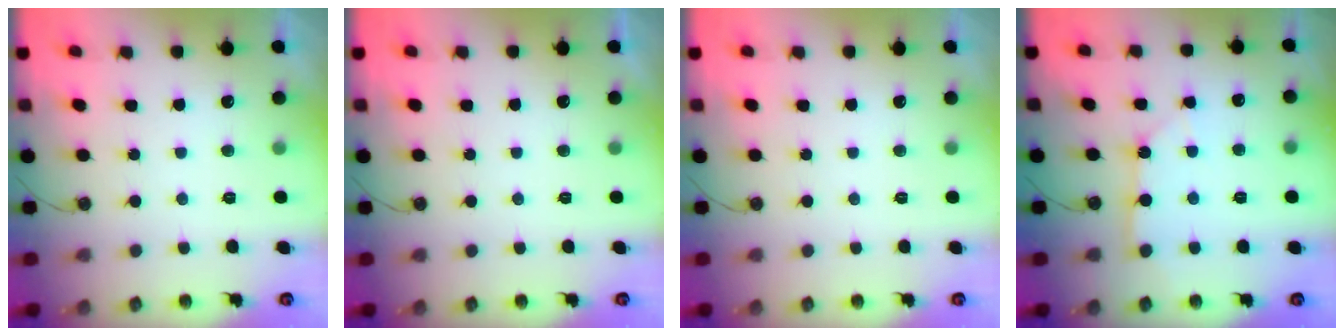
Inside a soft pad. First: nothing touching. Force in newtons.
{"total": 0.6, "press": 0.5, "slide": 0.2}
{"total": 0.0}
{"total": 5.1, "press": 5.1, "slide": 0.5}